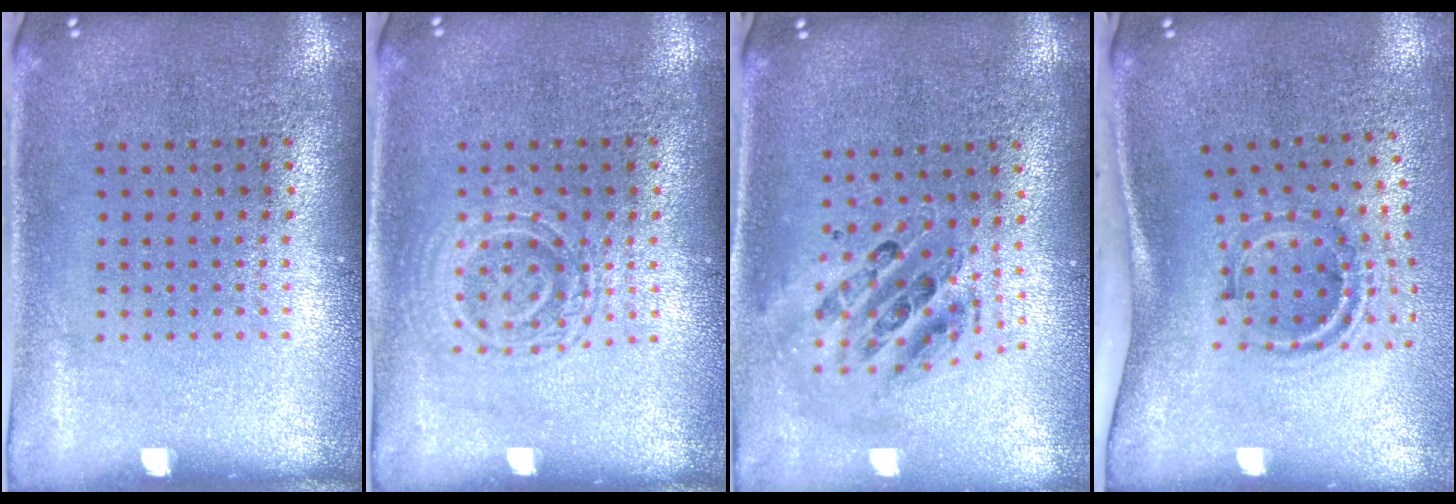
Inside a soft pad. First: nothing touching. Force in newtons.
{"total": 1.2, "press": 1.2, "slide": 0.3}
{"total": 1.0, "press": 0.9, "slide": 0.3}
{"total": 1.4, "press": 1.0, "slide": 1.0}